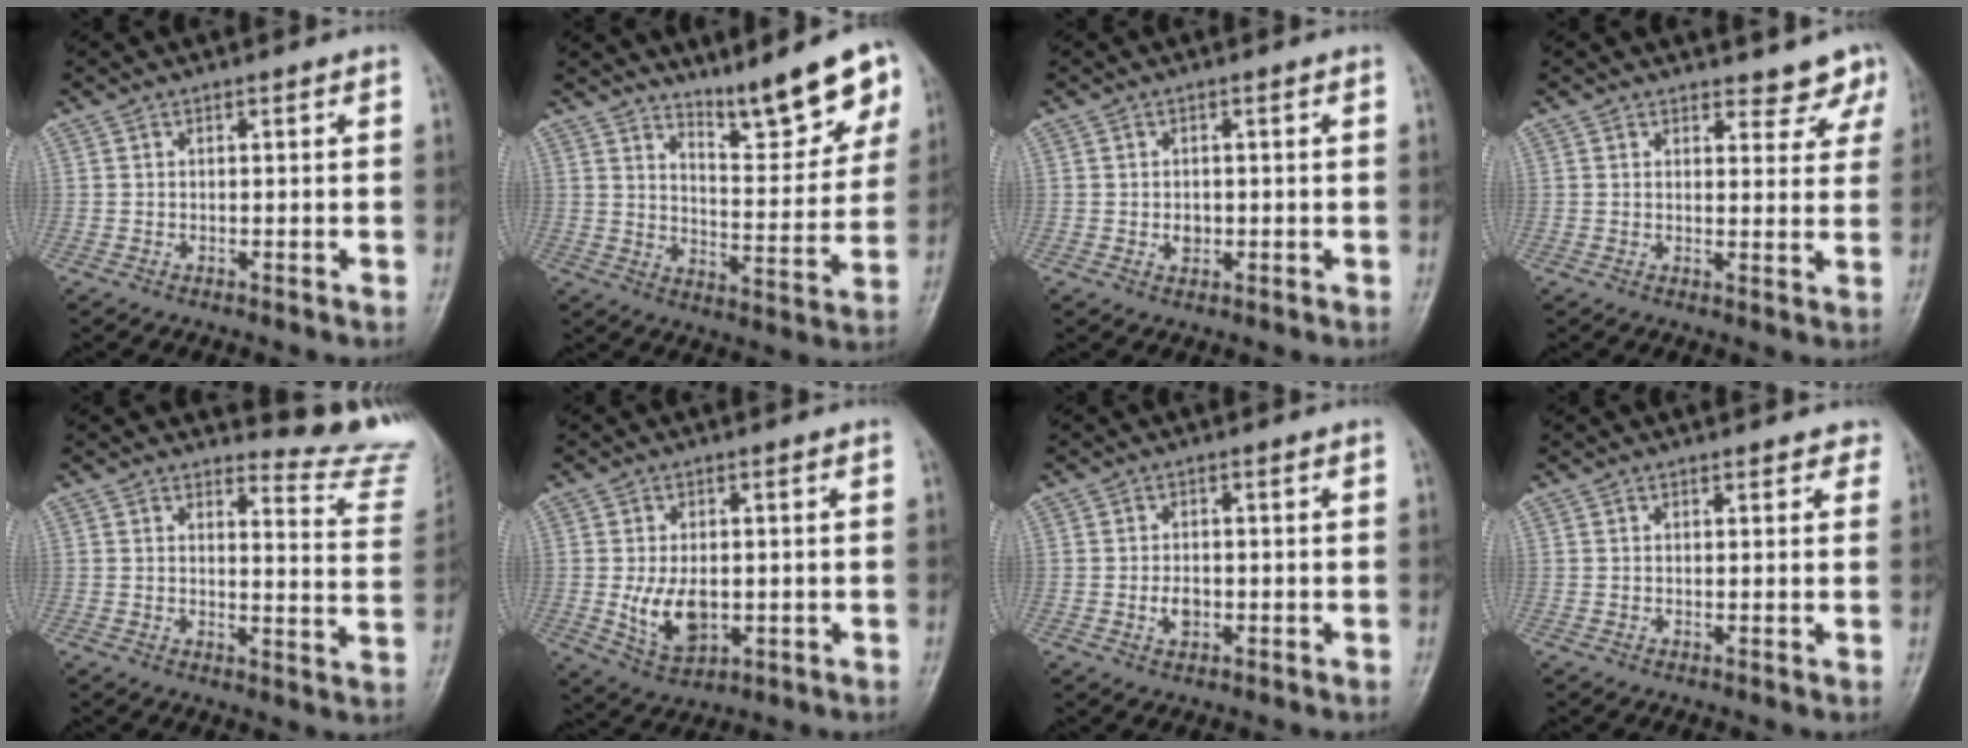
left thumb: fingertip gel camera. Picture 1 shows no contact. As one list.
[{"total": 13.1, "force": [9.5, 2.9, 8.5], "torque": [-0.089, -0.061, 0.150]}, {"total": 1.7, "force": [-0.1, 1.3, 1.1], "torque": [-0.011, 0.000, 0.003]}, {"total": 5.4, "force": [4.8, 2.2, 0.9], "torque": [0.021, -0.032, 0.043]}, {"total": 11.9, "force": [11.9, 0.6, -0.9], "torque": [0.046, -0.170, 0.111]}, {"total": 7.6, "force": [-0.5, 4.6, 6.0], "torque": [-0.097, -0.012, 0.005]}, {"total": 2.5, "force": [-0.4, 1.6, 1.8], "torque": [-0.029, 0.001, -0.006]}, {"total": 2.9, "force": [2.5, 1.2, 0.9], "torque": [0.013, -0.006, 0.016]}]